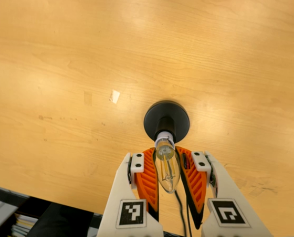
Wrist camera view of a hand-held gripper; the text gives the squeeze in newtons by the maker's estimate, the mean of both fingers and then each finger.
{"total": 24.5, "left": 25.8, "right": 23.2}